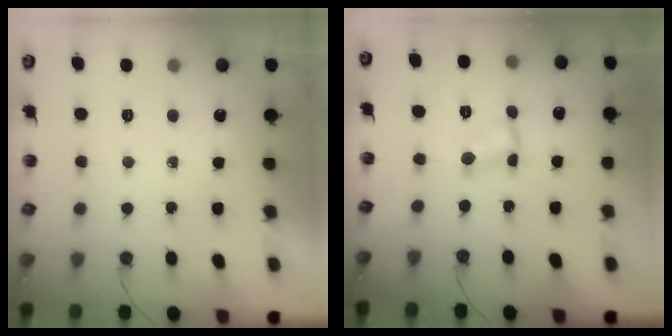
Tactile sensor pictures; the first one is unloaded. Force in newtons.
{"total": 1.4, "press": 1.4, "slide": 0.0}